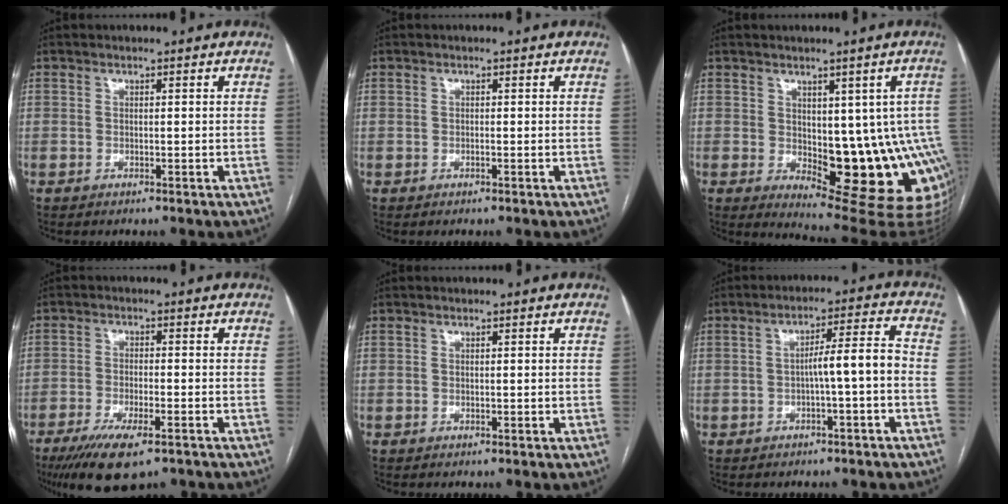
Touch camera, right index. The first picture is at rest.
{"total": 0.0}
{"total": 16.1, "force": [-2.1, 6.6, 14.6], "torque": [-0.118, 0.009, -0.005]}
{"total": 10.2, "force": [-6.8, 2.4, 7.1], "torque": [-0.122, -0.021, -0.107]}
{"total": 0.0}
{"total": 5.8, "force": [-1.4, 0.1, 5.6], "torque": [-0.086, 0.020, -0.017]}